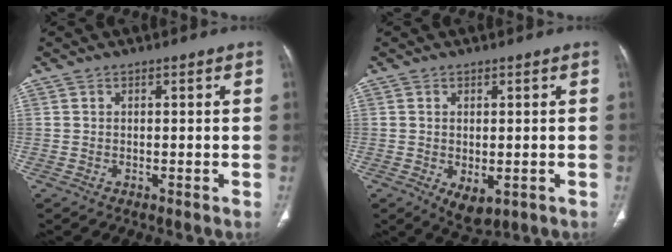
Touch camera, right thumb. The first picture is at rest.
{"total": 5.1, "force": [-1.3, 2.8, 4.0], "torque": [-0.059, -0.011, -0.006]}